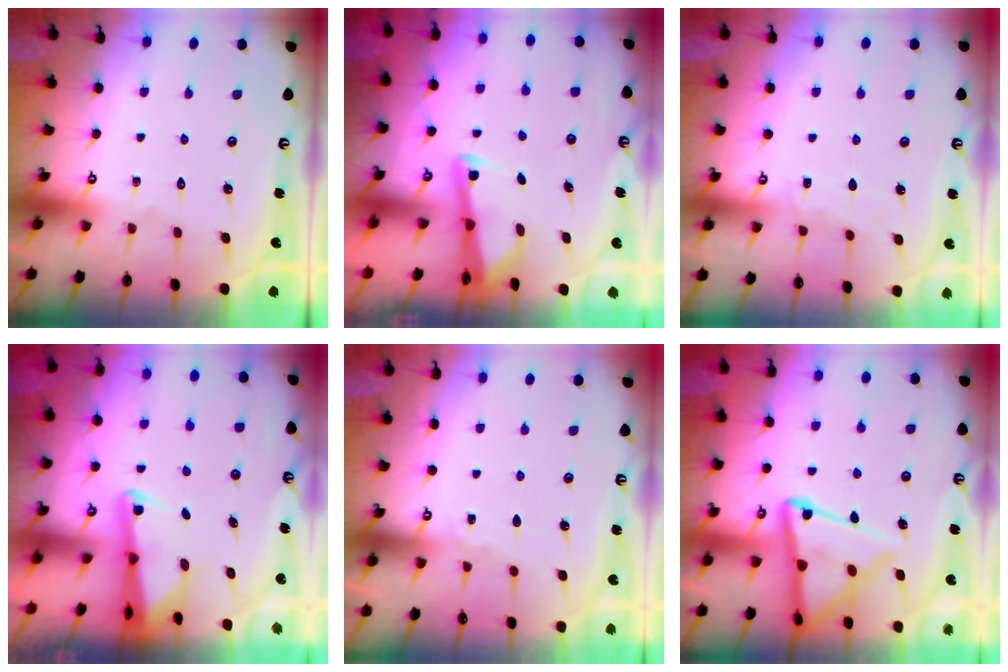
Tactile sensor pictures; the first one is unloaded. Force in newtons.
{"total": 2.7, "press": 2.6, "slide": 0.3}
{"total": 4.2, "press": 4.2, "slide": 0.5}
{"total": 2.6, "press": 2.6, "slide": 0.5}
{"total": 4.1, "press": 4.1, "slide": 0.5}
{"total": 14.6, "press": 14.5, "slide": 1.6}